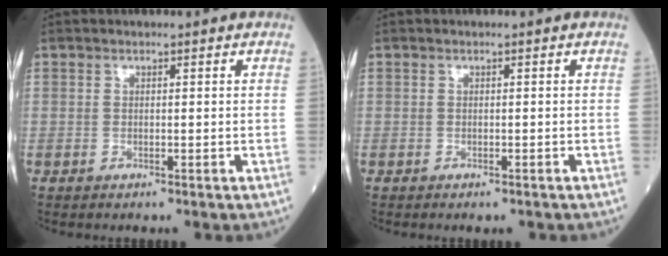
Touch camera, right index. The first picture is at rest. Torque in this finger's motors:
{"motor_torque": [-0.09, -0.08, -0.03, -0.01]}